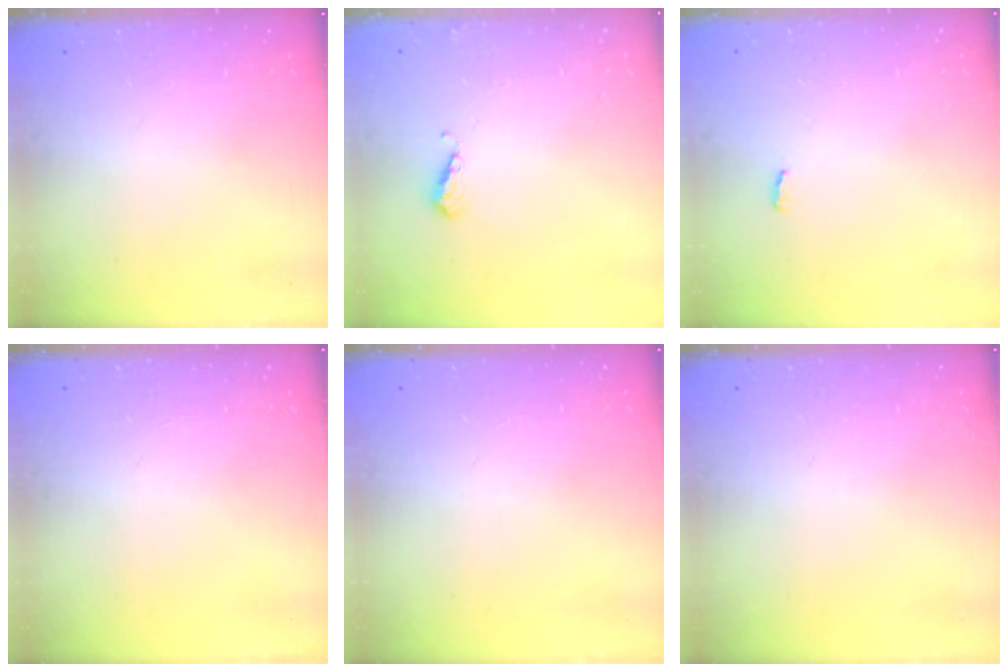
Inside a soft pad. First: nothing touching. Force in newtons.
{"total": 5.0, "press": 4.8, "slide": 1.3}
{"total": 2.9, "press": 2.6, "slide": 1.3}
{"total": 0.0}
{"total": 0.0}
{"total": 0.0}